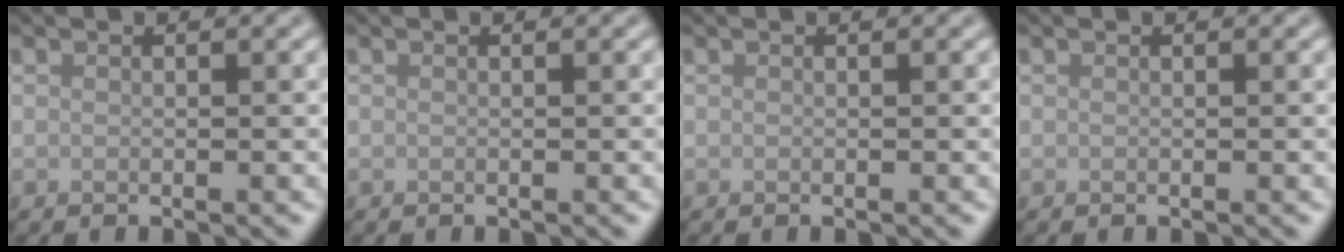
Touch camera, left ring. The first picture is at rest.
{"total": 0.0}
{"total": 0.0}
{"total": 0.0}